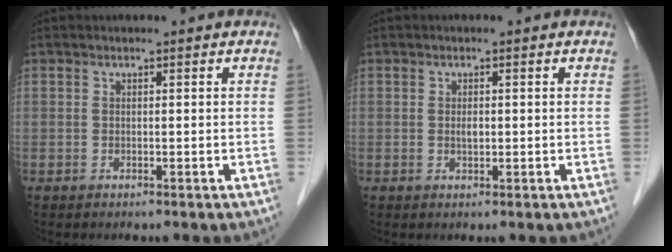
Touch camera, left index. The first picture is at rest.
{"total": 1.1, "force": [0.0, 0.5, 0.9], "torque": [-0.017, 0.001, 0.001]}